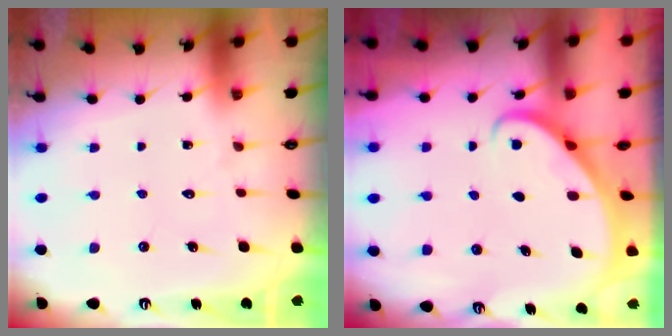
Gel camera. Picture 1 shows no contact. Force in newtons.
{"total": 2.7, "press": 2.7, "slide": 0.2}